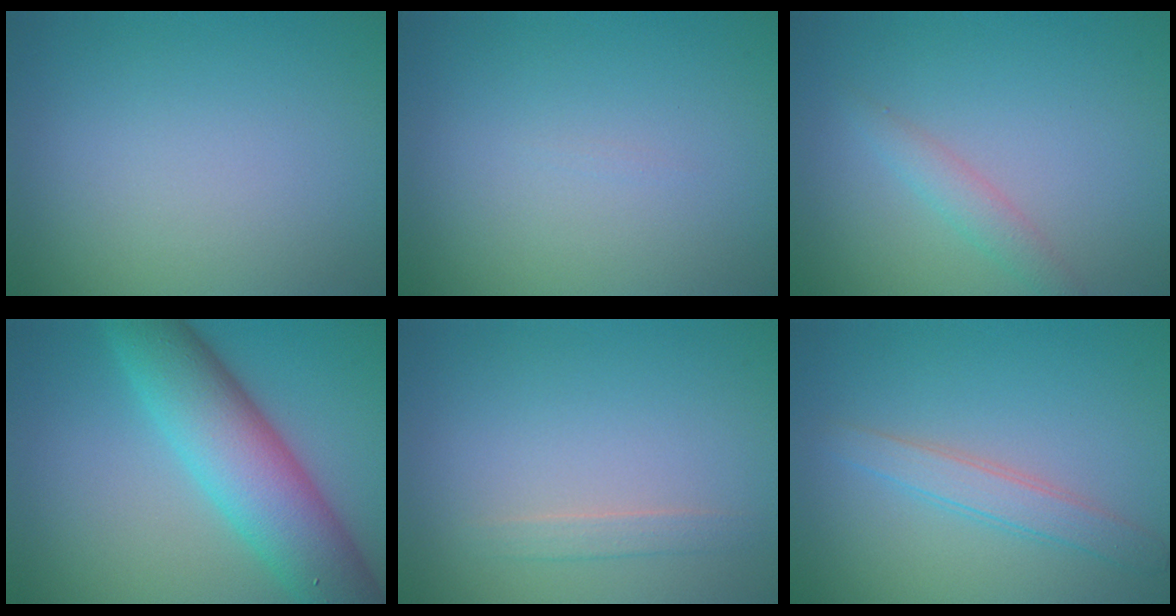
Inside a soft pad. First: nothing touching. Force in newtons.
{"total": 0.0}
{"total": 1.6, "press": 1.6, "slide": 0.2}
{"total": 8.8, "press": 8.8, "slide": 0.2}
{"total": 1.1, "press": 1.1, "slide": 0.2}
{"total": 2.4, "press": 2.4, "slide": 0.2}